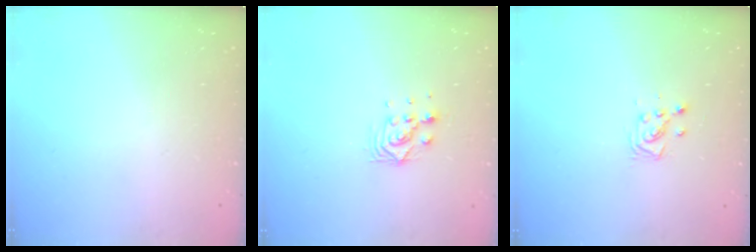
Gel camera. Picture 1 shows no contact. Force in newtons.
{"total": 7.0, "press": 7.0, "slide": 0.5}
{"total": 4.0, "press": 4.0, "slide": 0.4}